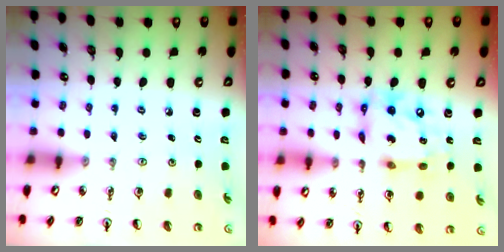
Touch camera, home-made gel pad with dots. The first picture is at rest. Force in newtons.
{"total": 14.0, "press": 13.9, "slide": 1.5}